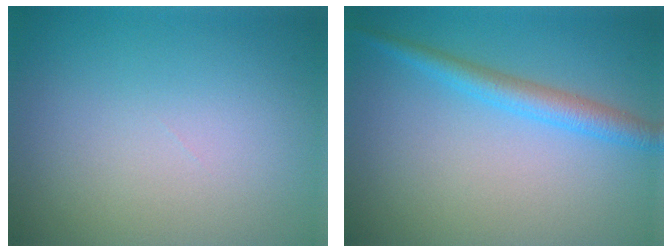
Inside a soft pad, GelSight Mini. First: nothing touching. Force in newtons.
{"total": 2.8, "press": 2.8, "slide": 0.2}